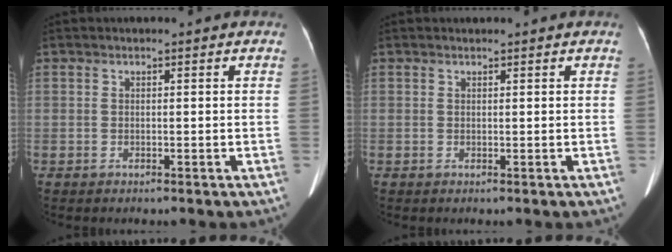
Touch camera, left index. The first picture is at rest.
{"total": 0.0}